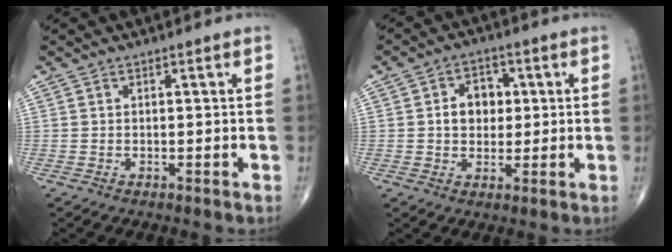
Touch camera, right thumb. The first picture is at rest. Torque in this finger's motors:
{"motor_torque": [0.10, 1.61, 0.62, -0.04, 0.03]}